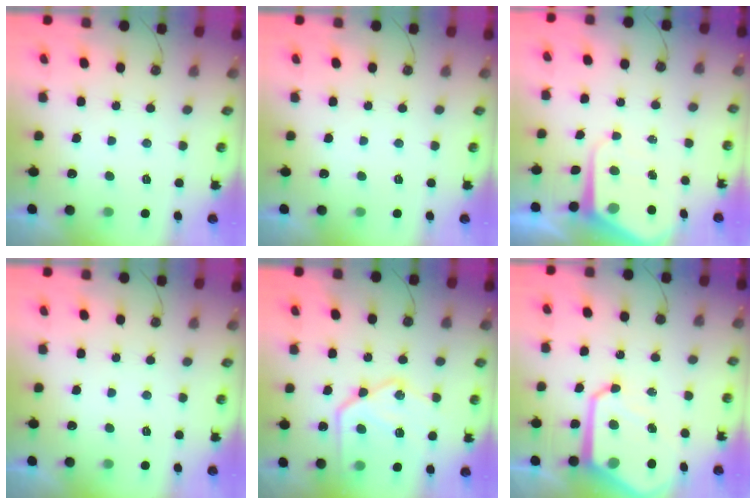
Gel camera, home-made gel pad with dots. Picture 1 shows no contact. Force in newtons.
{"total": 0.0}
{"total": 7.3, "press": 7.3, "slide": 0.6}
{"total": 0.0}
{"total": 20.8, "press": 20.7, "slide": 1.9}
{"total": 14.3, "press": 14.2, "slide": 1.2}